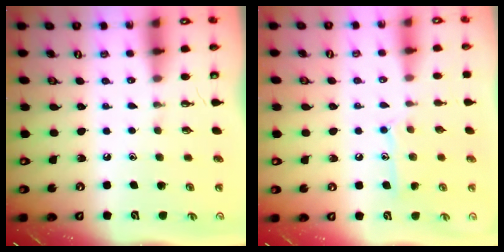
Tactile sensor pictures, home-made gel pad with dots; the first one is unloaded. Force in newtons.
{"total": 10.1, "press": 10.1, "slide": 0.7}